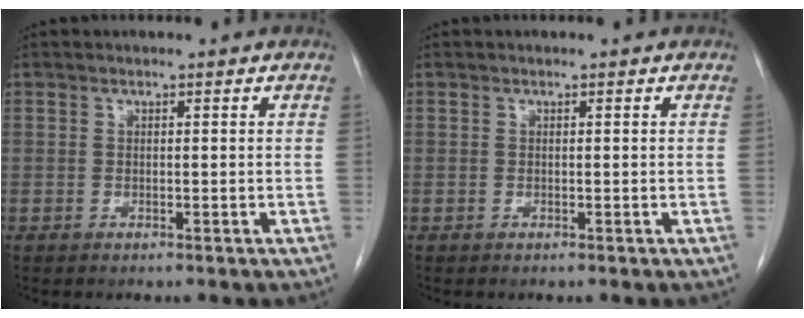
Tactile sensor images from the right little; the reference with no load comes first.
{"total": 0.0}